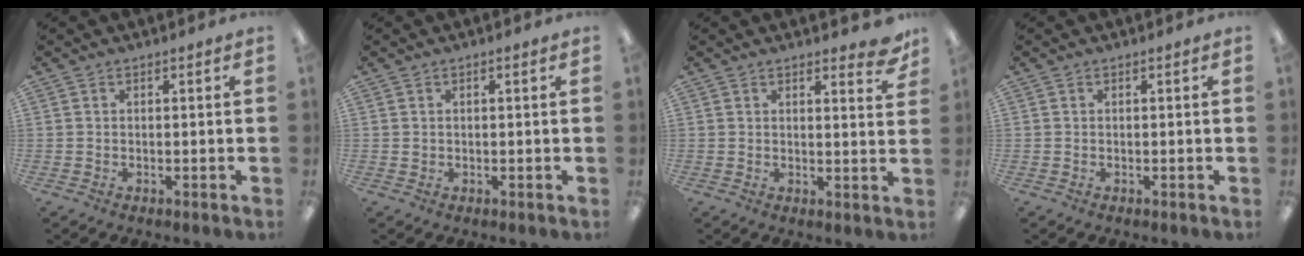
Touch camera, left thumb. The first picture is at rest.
{"total": 0.6, "force": [0.3, 0.4, 0.4], "torque": [-0.009, 0.005, 0.003]}
{"total": 4.4, "force": [3.5, 1.2, 2.4], "torque": [-0.016, -0.024, 0.056]}
{"total": 0.0}